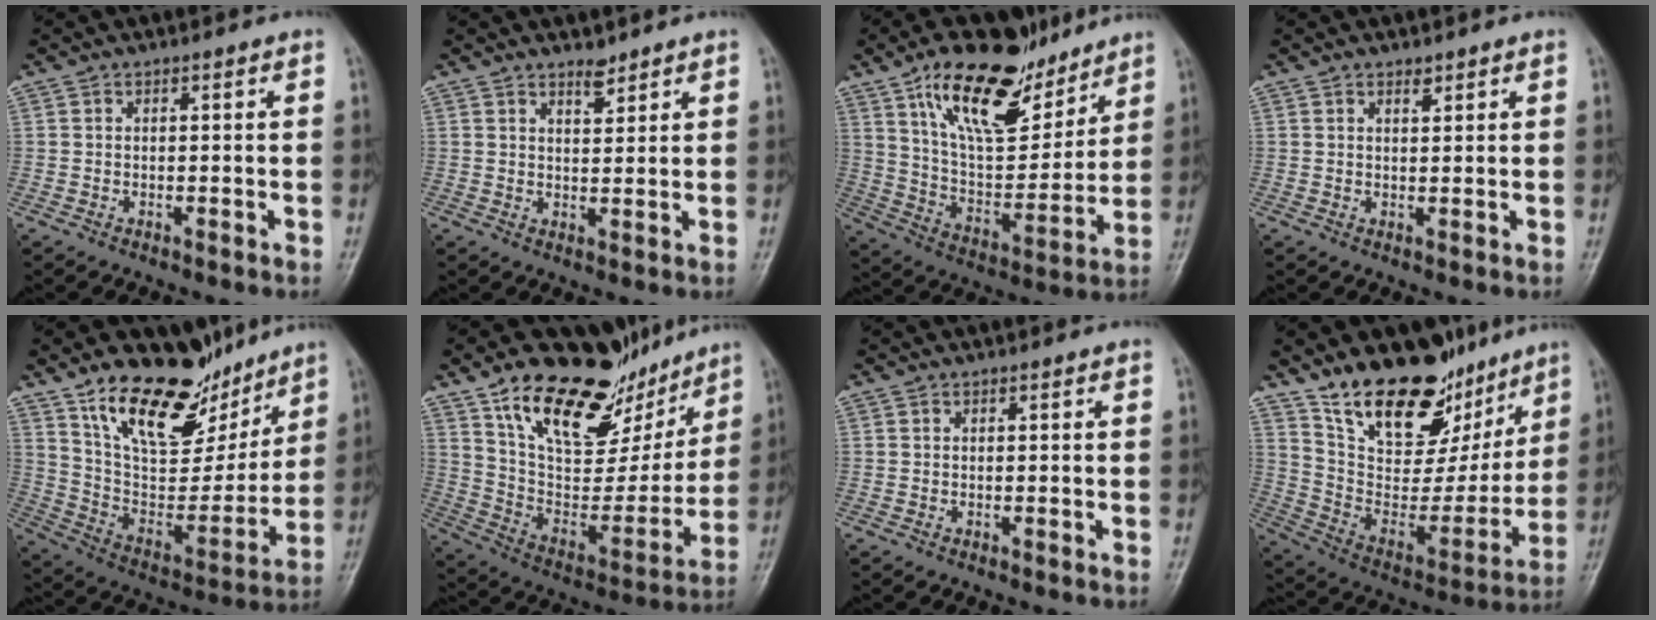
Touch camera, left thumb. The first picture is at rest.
{"total": 2.6, "force": [2.2, 1.0, 0.9], "torque": [-0.004, -0.018, 0.037]}
{"total": 20.9, "force": [13.4, 9.2, 13.2], "torque": [-0.175, -0.066, 0.238]}
{"total": 1.4, "force": [1.1, 0.7, 0.6], "torque": [-0.003, -0.008, 0.017]}
{"total": 21.3, "force": [15.2, 10.1, 11.1], "torque": [-0.121, -0.078, 0.263]}
{"total": 27.4, "force": [17.5, 13.5, 16.2], "torque": [-0.206, -0.049, 0.291]}
{"total": 0.0}
{"total": 24.6, "force": [16.3, 12.8, 13.3], "torque": [-0.158, -0.070, 0.277]}